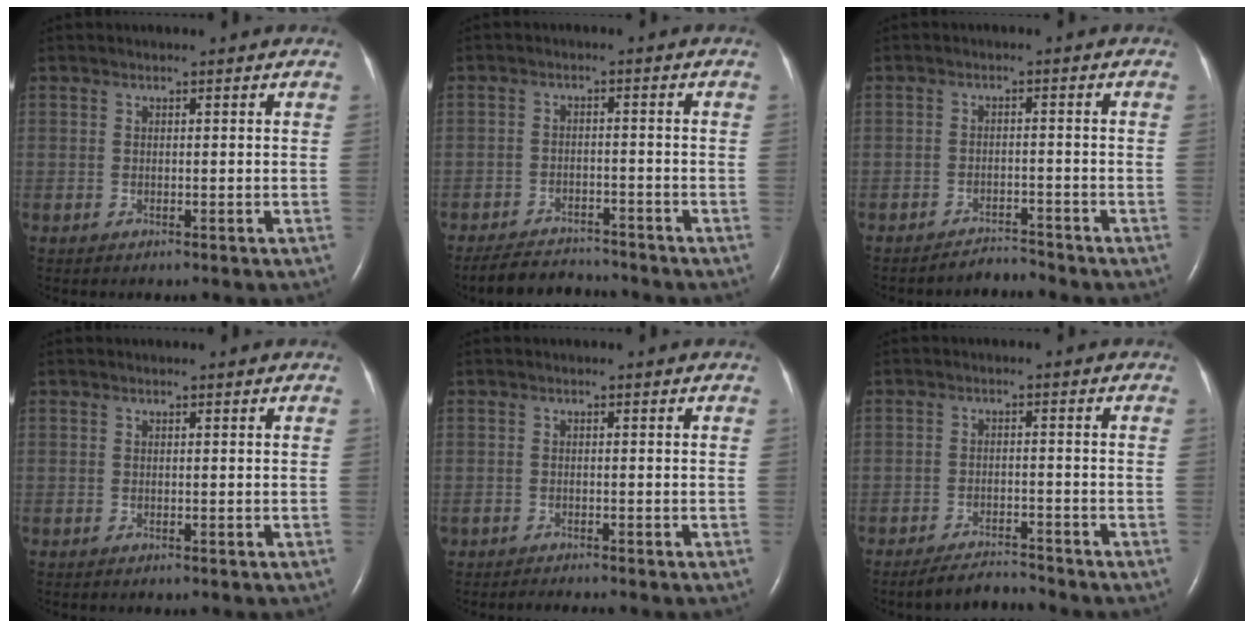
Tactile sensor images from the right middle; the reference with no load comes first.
{"total": 7.1, "force": [-6.8, 1.5, 1.3], "torque": [-0.024, -0.006, -0.108]}
{"total": 2.5, "force": [-2.5, -0.2, -0.5], "torque": [0.011, -0.011, -0.039]}
{"total": 0.0}
{"total": 1.3, "force": [-1.2, 0.0, 0.2], "torque": [-0.011, -0.006, -0.021]}
{"total": 3.3, "force": [-3.2, 0.4, 0.0], "torque": [-0.002, -0.010, -0.054]}